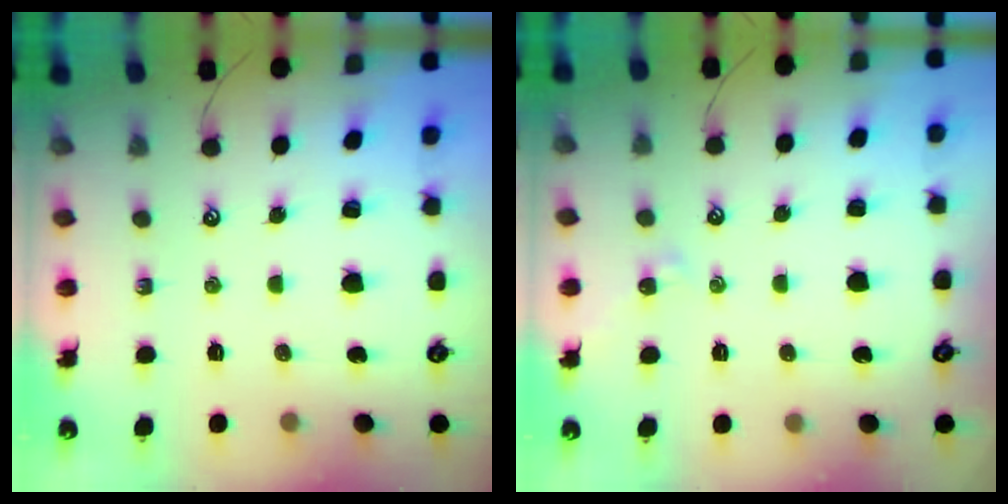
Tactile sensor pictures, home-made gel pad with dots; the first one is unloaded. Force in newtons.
{"total": 0.6, "press": 0.5, "slide": 0.4}